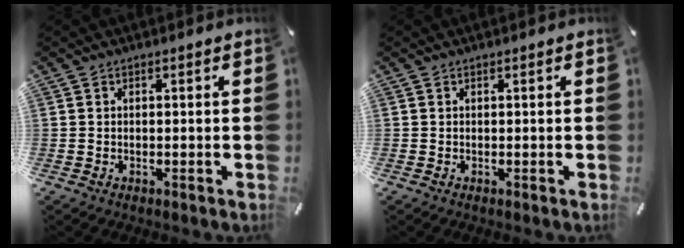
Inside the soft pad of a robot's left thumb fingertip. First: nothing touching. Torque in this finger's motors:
{"motor_torque": [0.00, 0.00, 0.00, 0.00, 0.00]}